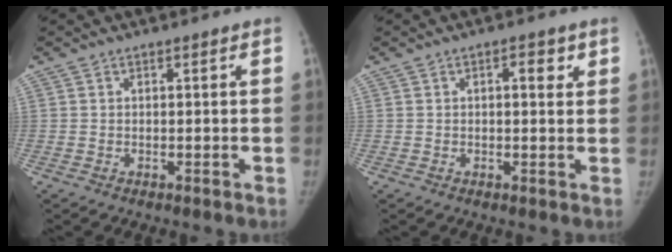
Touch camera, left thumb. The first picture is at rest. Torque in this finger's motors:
{"motor_torque": [-0.02, 0.02, 0.03, 0.08, -0.01]}